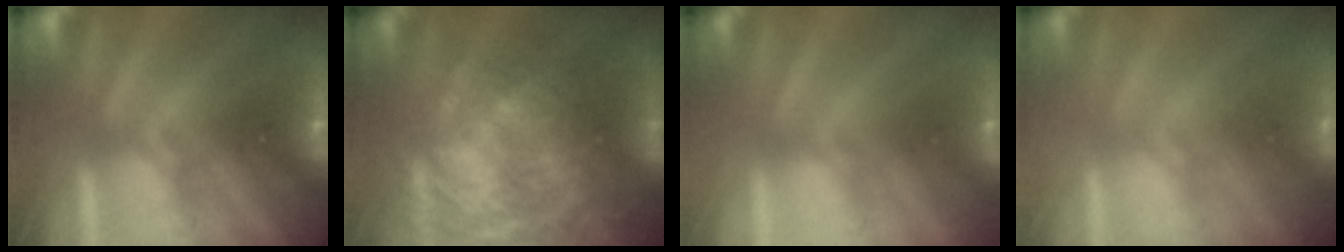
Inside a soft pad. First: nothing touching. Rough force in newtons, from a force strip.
{"total": 9.3}
{"total": 2.8}
{"total": 2.6}